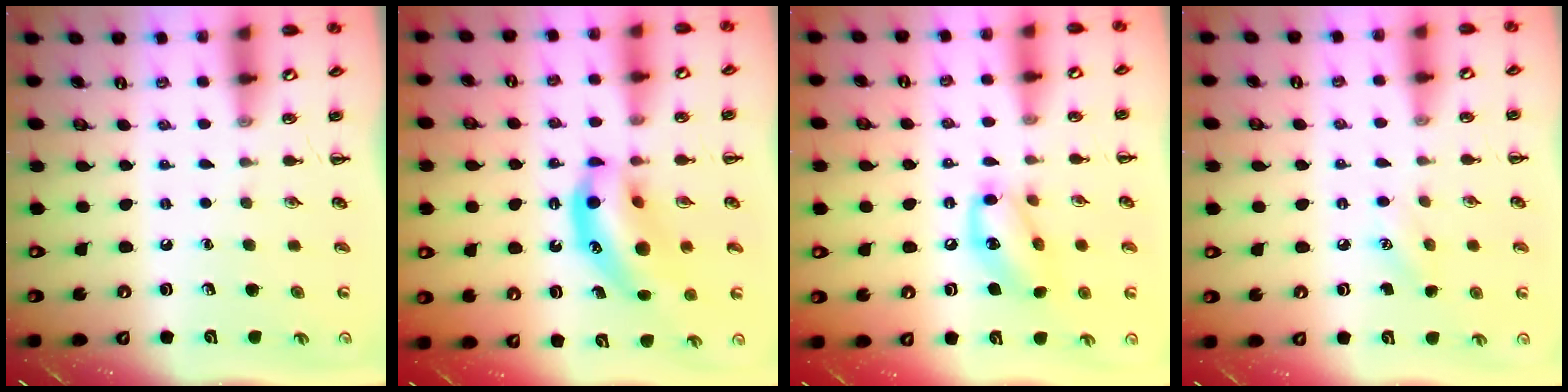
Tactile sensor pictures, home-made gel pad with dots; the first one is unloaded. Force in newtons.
{"total": 13.4, "press": 13.0, "slide": 3.3}
{"total": 12.7, "press": 12.5, "slide": 2.2}
{"total": 4.8, "press": 4.6, "slide": 1.3}